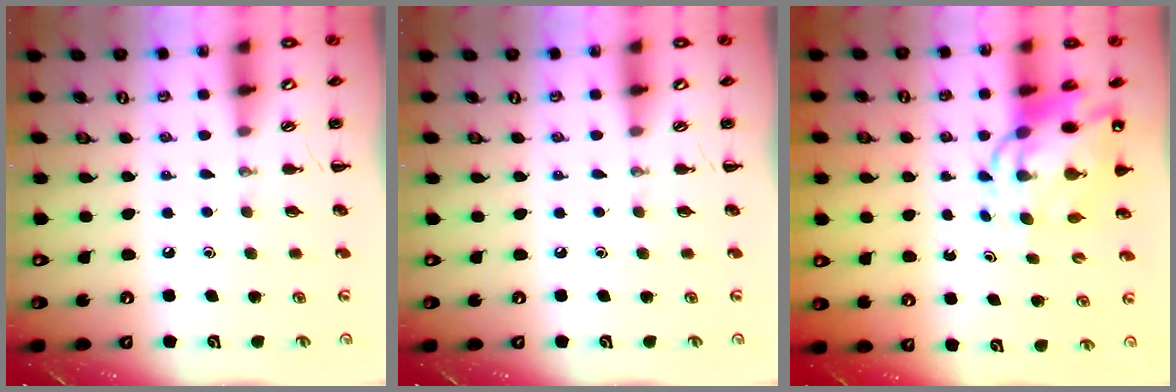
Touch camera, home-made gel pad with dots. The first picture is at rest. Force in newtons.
{"total": 0.0}
{"total": 10.7, "press": 10.3, "slide": 2.8}